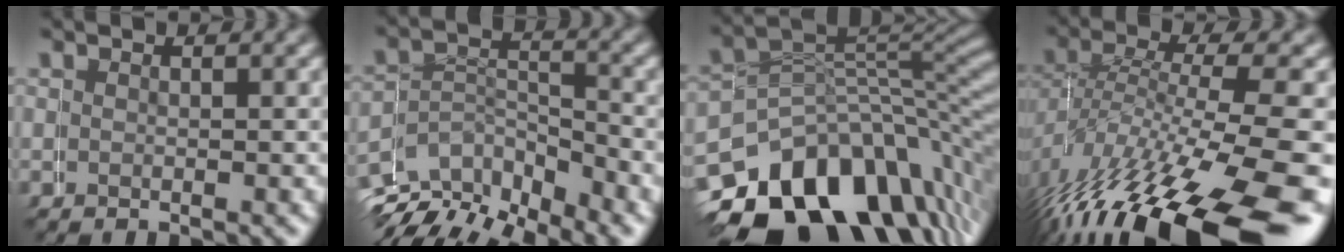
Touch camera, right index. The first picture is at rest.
{"total": 9.4, "force": [-5.7, 7.0, 2.7], "torque": [-0.048, -0.022, -0.094]}
{"total": 14.9, "force": [-7.5, 9.7, 8.4], "torque": [-0.115, -0.029, -0.108]}
{"total": 9.7, "force": [-5.4, 3.4, 7.3], "torque": [-0.128, -0.027, -0.063]}